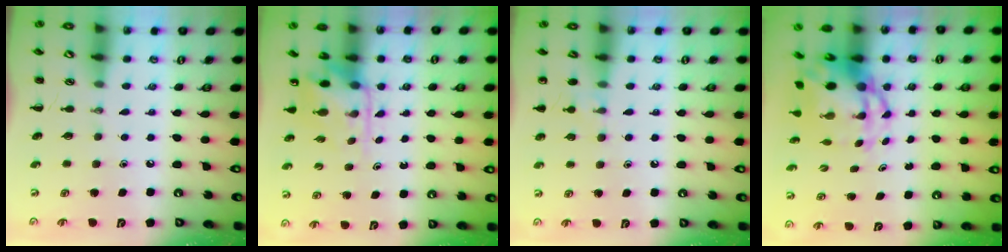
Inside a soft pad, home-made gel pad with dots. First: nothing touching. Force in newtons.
{"total": 4.2, "press": 4.2, "slide": 0.6}
{"total": 6.6, "press": 6.4, "slide": 1.7}
{"total": 7.7, "press": 7.3, "slide": 2.2}